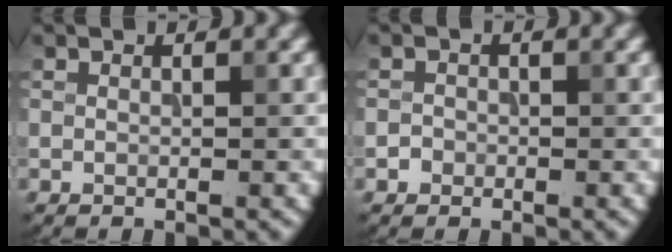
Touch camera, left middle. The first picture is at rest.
{"total": 0.8, "force": [-0.4, 0.8, 0.0], "torque": [0.006, -0.001, -0.007]}